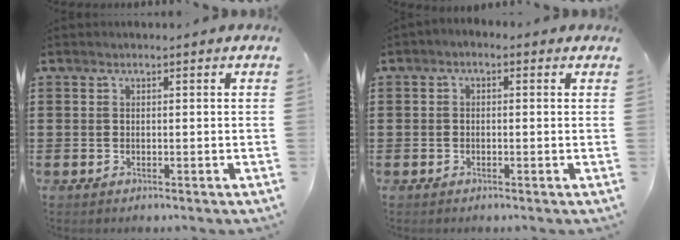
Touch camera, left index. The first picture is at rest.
{"total": 0.9, "force": [-0.7, 0.4, 0.4], "torque": [-0.010, 0.000, -0.015]}